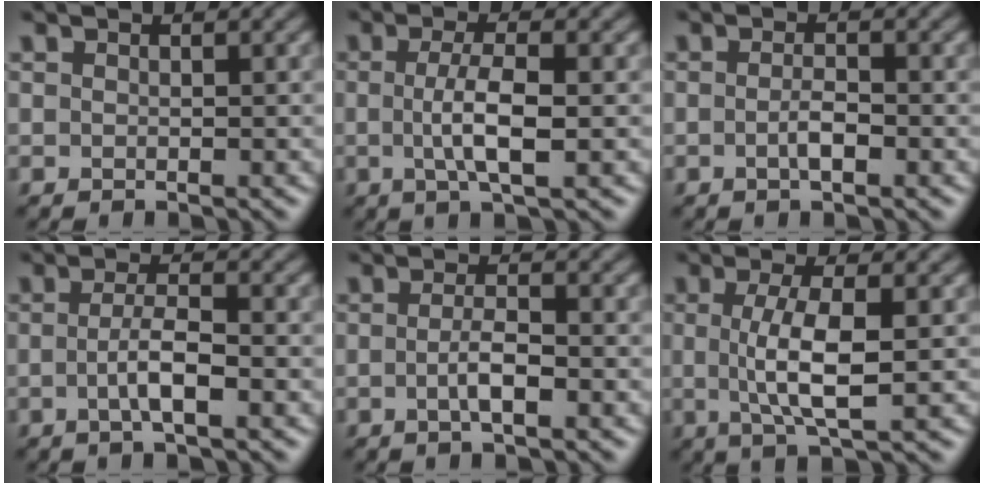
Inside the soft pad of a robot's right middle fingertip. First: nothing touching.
{"total": 4.0, "force": [-0.5, 1.0, 3.8], "torque": [-0.074, 0.000, -0.007]}
{"total": 1.6, "force": [-0.6, 0.4, 1.4], "torque": [-0.028, 0.000, -0.013]}
{"total": 2.9, "force": [-0.8, 0.6, 2.7], "torque": [-0.053, -0.002, -0.015]}
{"total": 2.2, "force": [-0.7, 0.5, 2.0], "torque": [-0.039, 0.000, -0.013]}
{"total": 4.9, "force": [-0.3, 1.3, 4.7], "torque": [-0.094, 0.000, -0.004]}